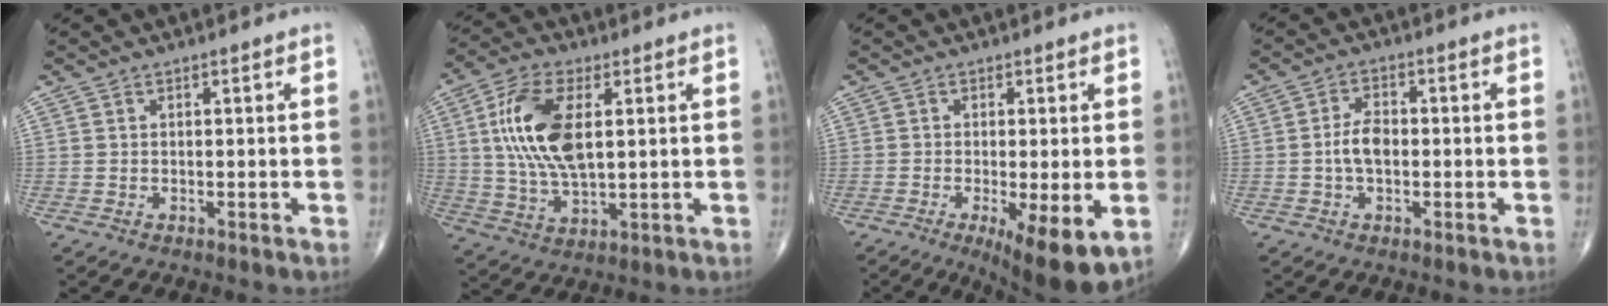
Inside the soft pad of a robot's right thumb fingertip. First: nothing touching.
{"total": 14.3, "force": [2.8, 6.7, 12.3], "torque": [-0.249, -0.004, 0.056]}
{"total": 11.0, "force": [-3.4, 3.1, 10.0], "torque": [-0.152, -0.022, -0.046]}
{"total": 4.6, "force": [-0.6, 2.6, 3.7], "torque": [-0.069, 0.013, -0.016]}